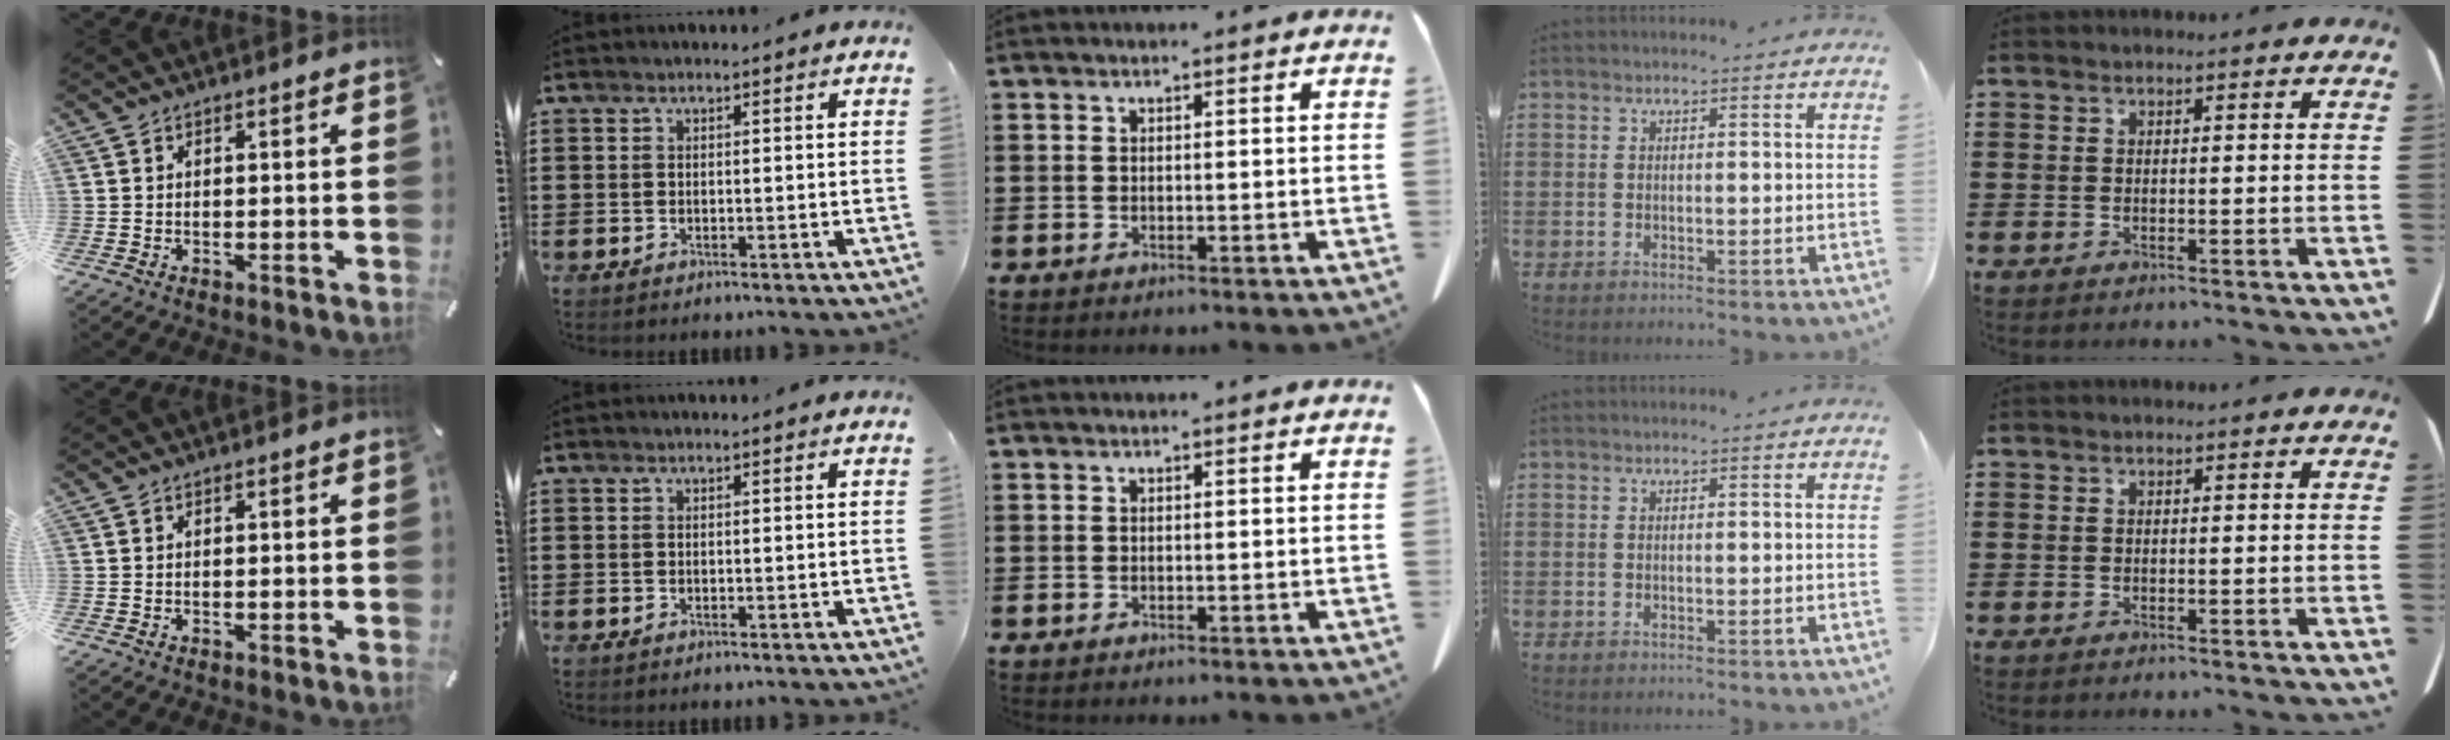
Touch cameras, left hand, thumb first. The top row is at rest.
{}